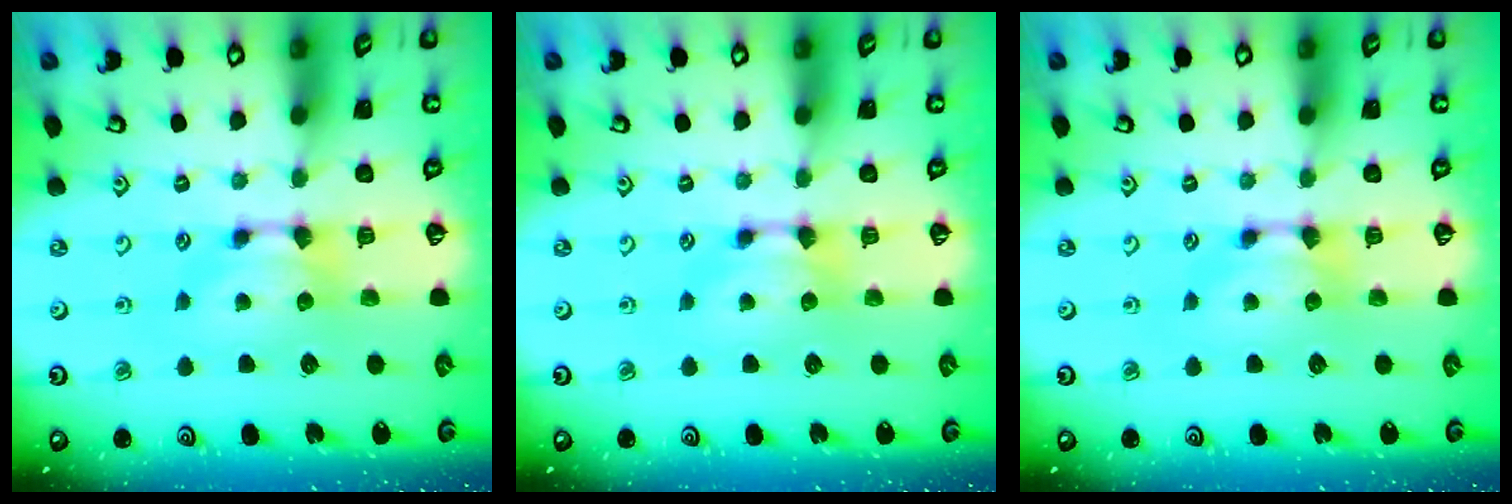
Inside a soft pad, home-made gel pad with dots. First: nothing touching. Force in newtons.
{"total": 0.0}
{"total": 0.0}